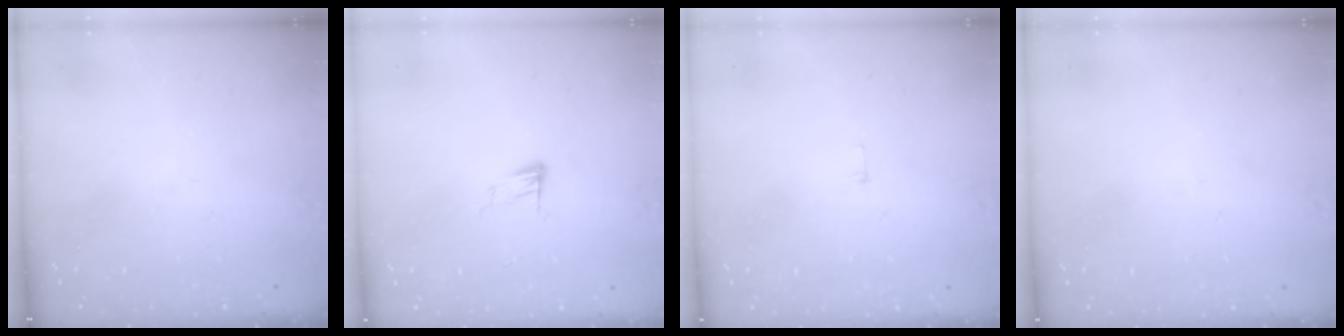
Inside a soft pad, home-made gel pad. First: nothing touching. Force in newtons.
{"total": 6.2, "press": 6.2, "slide": 0.6}
{"total": 3.8, "press": 3.8, "slide": 0.3}
{"total": 2.7, "press": 2.7, "slide": 0.3}